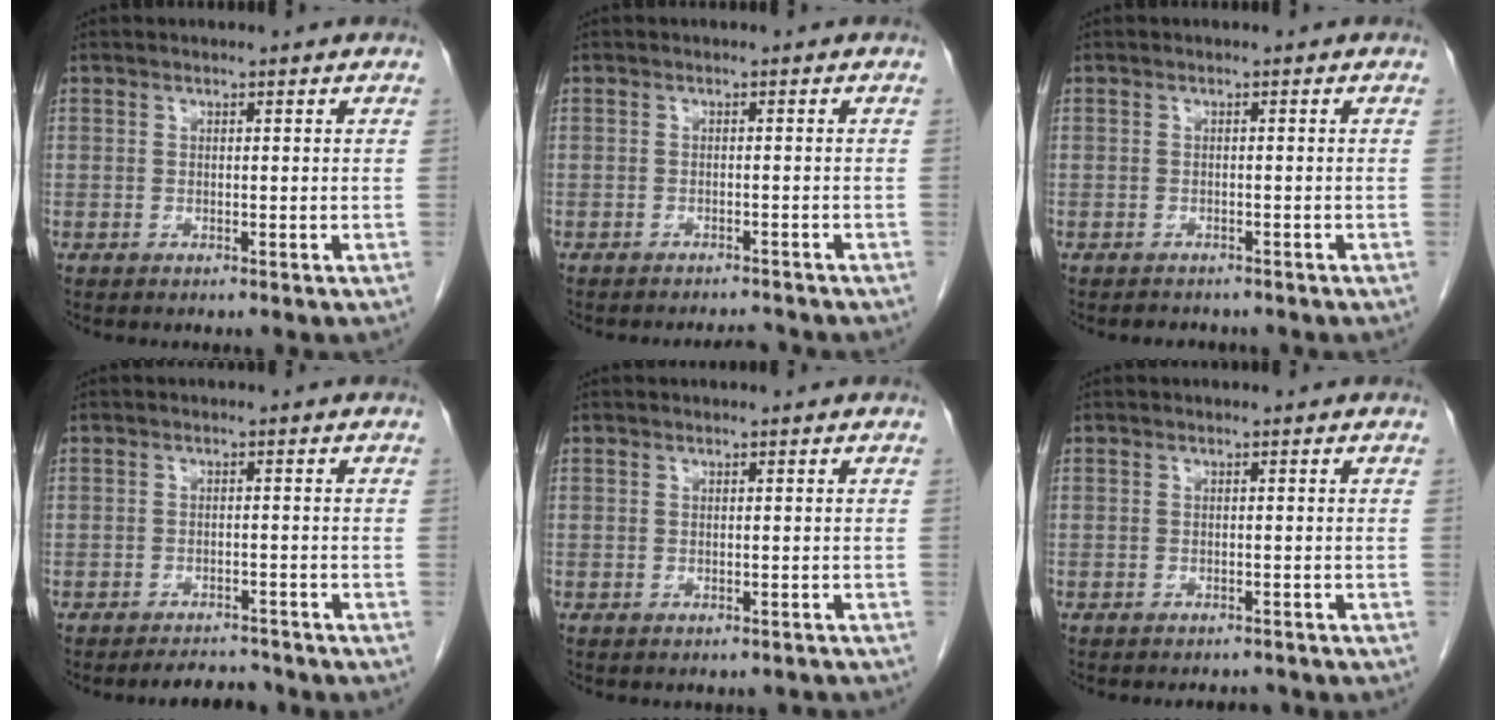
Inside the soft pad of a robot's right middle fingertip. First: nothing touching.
{"total": 3.8, "force": [-3.7, 0.3, 0.6], "torque": [-0.007, -0.006, -0.051]}
{"total": 2.5, "force": [-2.3, 1.1, 0.4], "torque": [-0.011, -0.001, -0.028]}
{"total": 3.5, "force": [-3.4, 0.8, 0.2], "torque": [-0.001, -0.007, -0.050]}
{"total": 1.9, "force": [-1.7, 0.8, 0.2], "torque": [-0.006, -0.001, -0.023]}
{"total": 3.5, "force": [-3.2, 1.2, 0.7], "torque": [-0.008, -0.003, -0.040]}